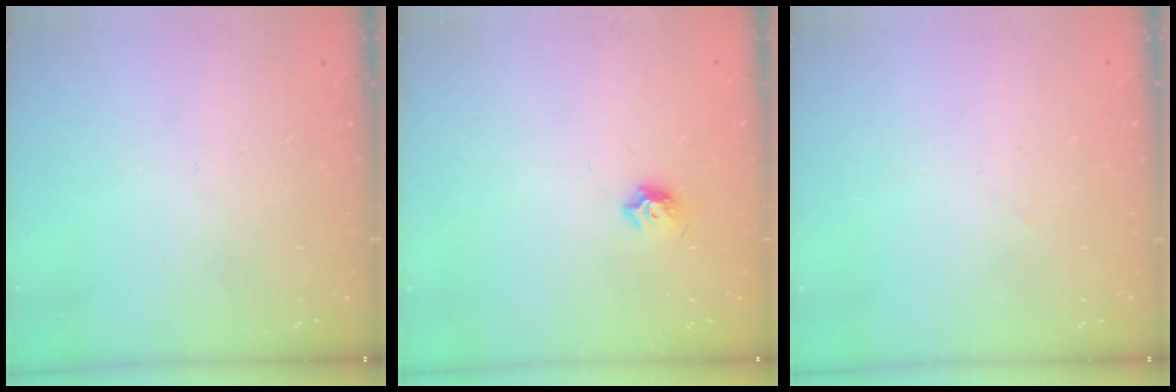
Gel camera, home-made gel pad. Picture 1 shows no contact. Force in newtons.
{"total": 4.9, "press": 4.8, "slide": 0.8}
{"total": 1.1, "press": 1.1, "slide": 0.1}